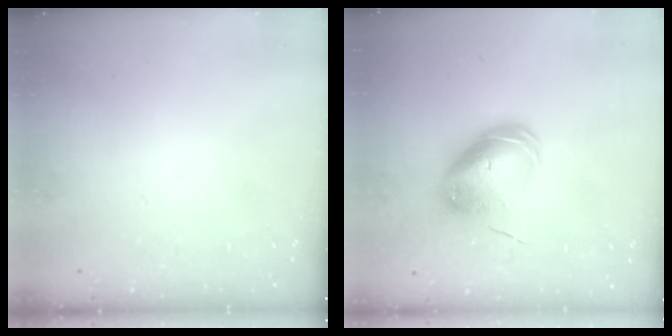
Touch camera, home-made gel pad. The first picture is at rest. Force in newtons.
{"total": 9.1, "press": 9.0, "slide": 1.5}